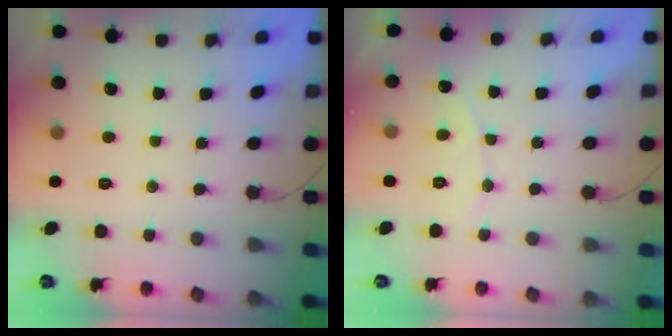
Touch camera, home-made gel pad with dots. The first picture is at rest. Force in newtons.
{"total": 4.4, "press": 4.3, "slide": 0.4}